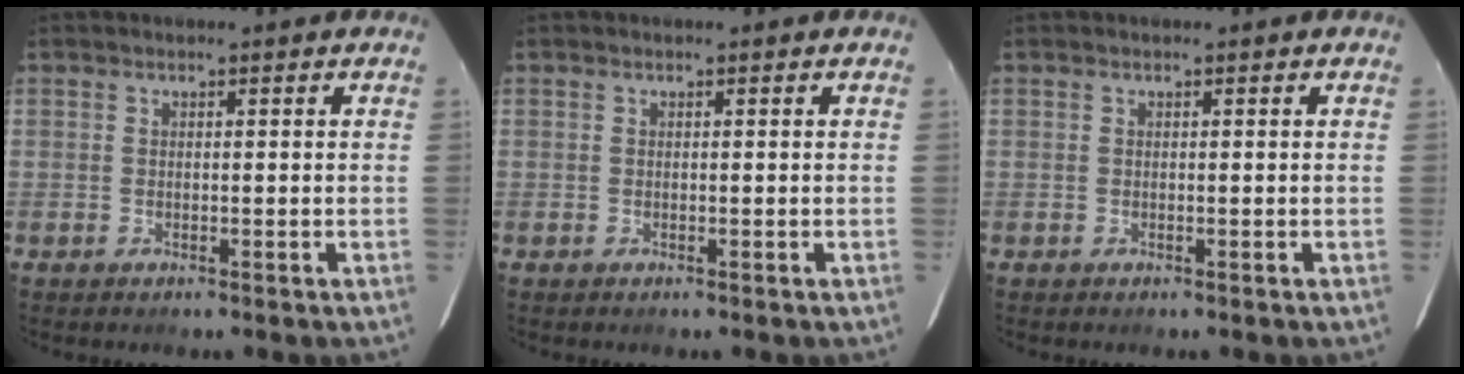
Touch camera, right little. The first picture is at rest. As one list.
[{"total": 0.0}, {"total": 0.0}]